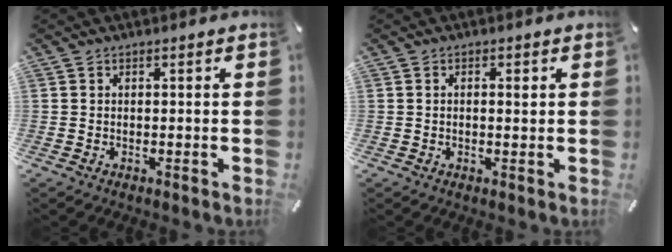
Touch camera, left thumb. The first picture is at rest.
{"total": 1.4, "force": [0.2, 0.7, 1.2], "torque": [-0.016, 0.000, 0.000]}